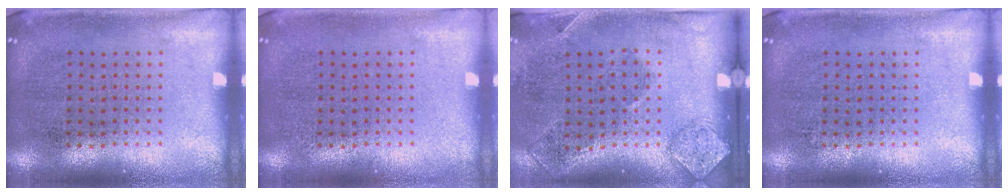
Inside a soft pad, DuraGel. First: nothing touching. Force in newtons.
{"total": 0.0}
{"total": 1.9, "press": 1.2, "slide": 1.5}
{"total": 0.0}